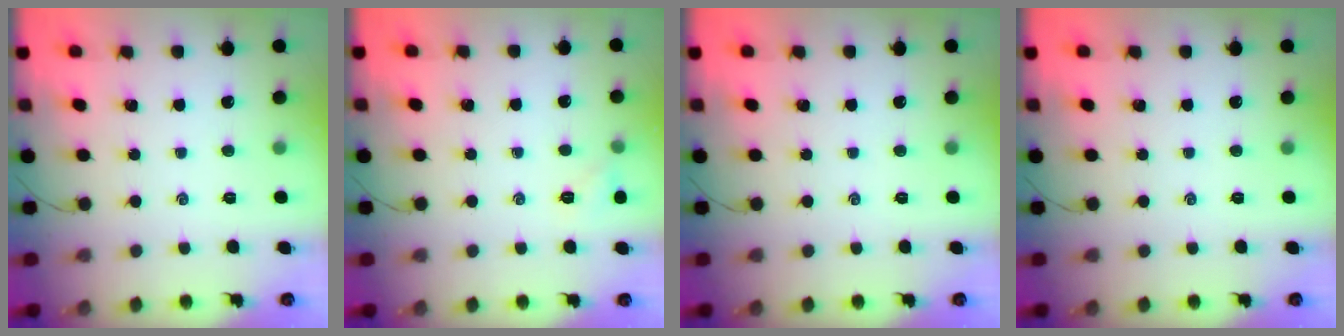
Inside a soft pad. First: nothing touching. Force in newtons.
{"total": 4.9, "press": 4.7, "slide": 1.6}
{"total": 0.0}
{"total": 0.0}